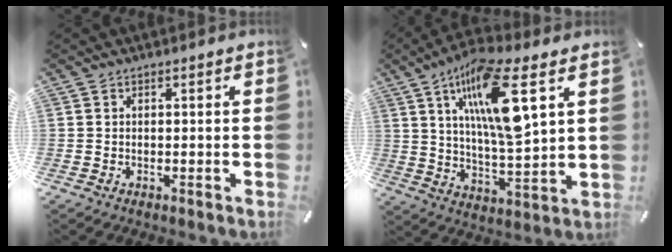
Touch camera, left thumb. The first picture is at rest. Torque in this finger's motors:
{"motor_torque": [2.51, 2.49, 2.14, -0.63, 0.36]}